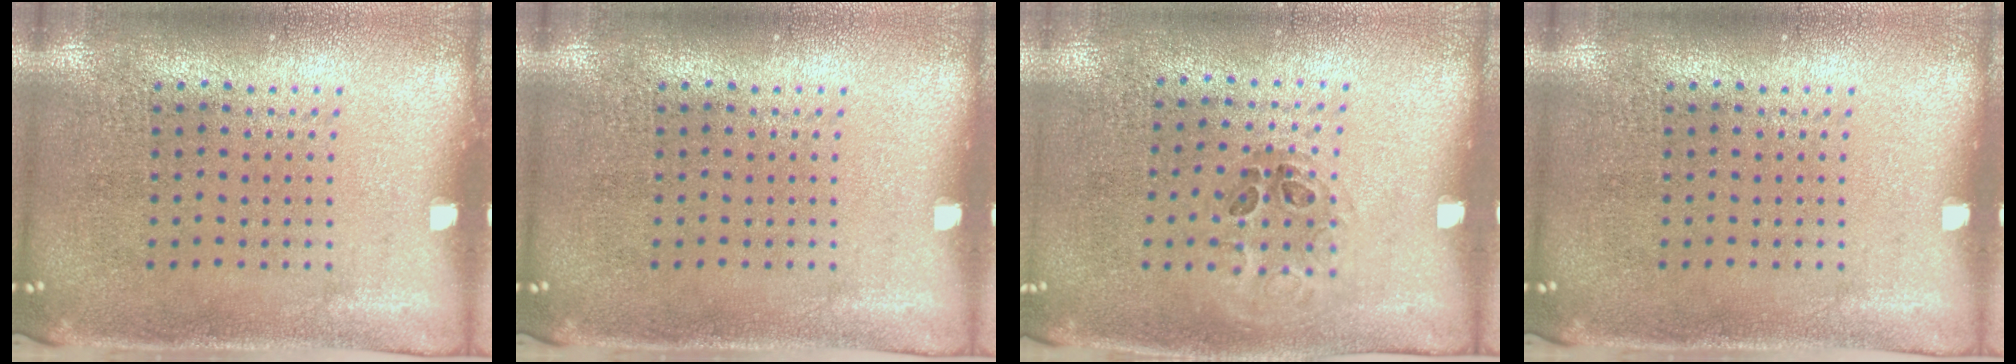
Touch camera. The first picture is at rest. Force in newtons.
{"total": 0.0}
{"total": 1.1, "press": 0.7, "slide": 0.8}
{"total": 0.0}